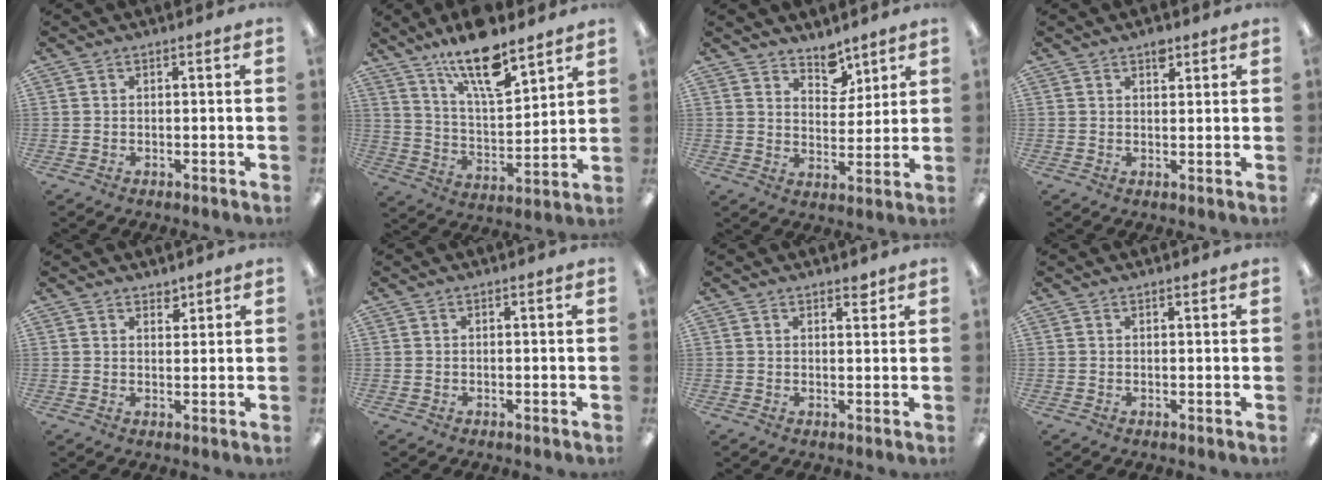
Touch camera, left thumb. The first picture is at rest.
{"total": 16.2, "force": [11.9, 5.1, 9.7], "torque": [-0.166, -0.064, 0.202]}
{"total": 7.0, "force": [5.9, 3.4, 1.3], "torque": [-0.007, -0.042, 0.108]}
{"total": 2.9, "force": [2.0, 1.5, 1.5], "torque": [-0.008, -0.007, 0.030]}
{"total": 2.3, "force": [2.1, 1.0, 0.4], "torque": [0.006, -0.013, 0.036]}
{"total": 0.0}
{"total": 2.3, "force": [2.0, 0.8, 0.8], "torque": [-0.001, -0.010, 0.032]}
{"total": 0.6, "force": [0.6, 0.1, 0.1], "torque": [-0.002, 0.000, 0.011]}